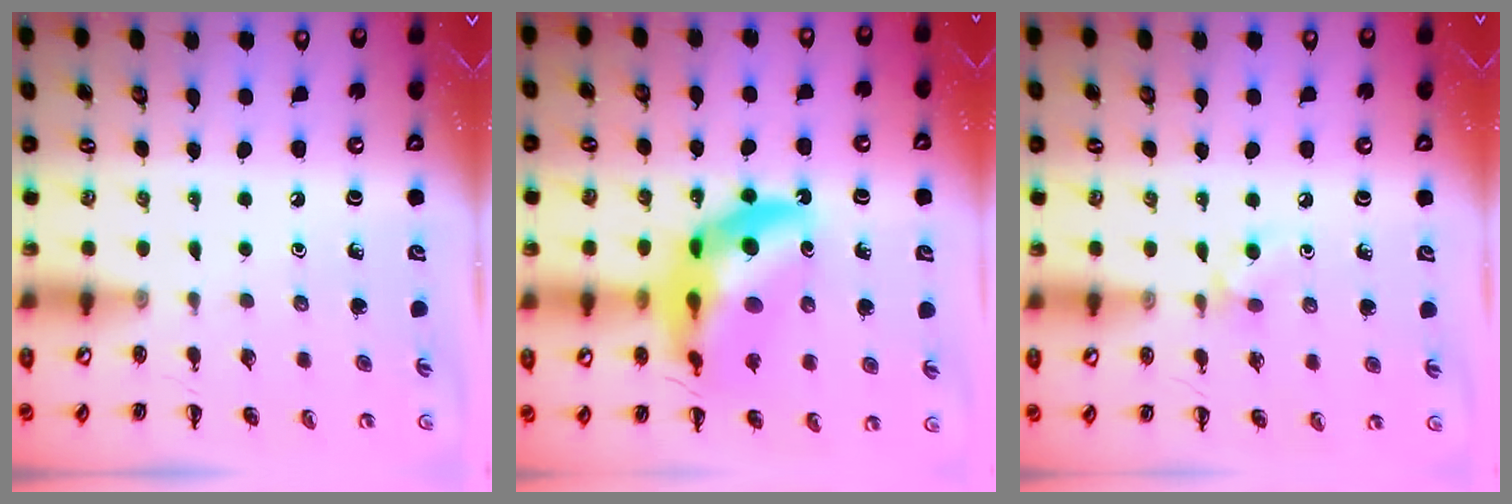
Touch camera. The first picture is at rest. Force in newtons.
{"total": 20.6, "press": 20.0, "slide": 5.0}
{"total": 6.1, "press": 5.8, "slide": 2.1}